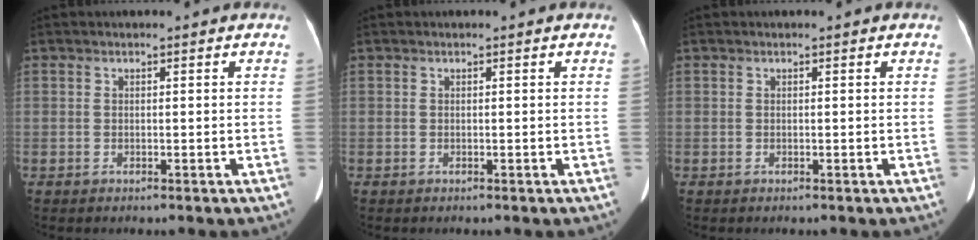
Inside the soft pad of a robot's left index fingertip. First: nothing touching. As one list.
[{"total": 0.0}, {"total": 0.0}]